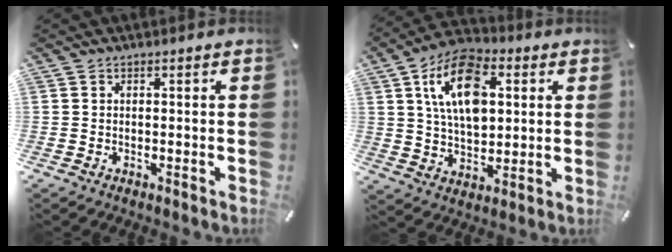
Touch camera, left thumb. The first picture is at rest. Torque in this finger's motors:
{"motor_torque": [0.89, 0.82, 1.53, -1.26, 0.45]}